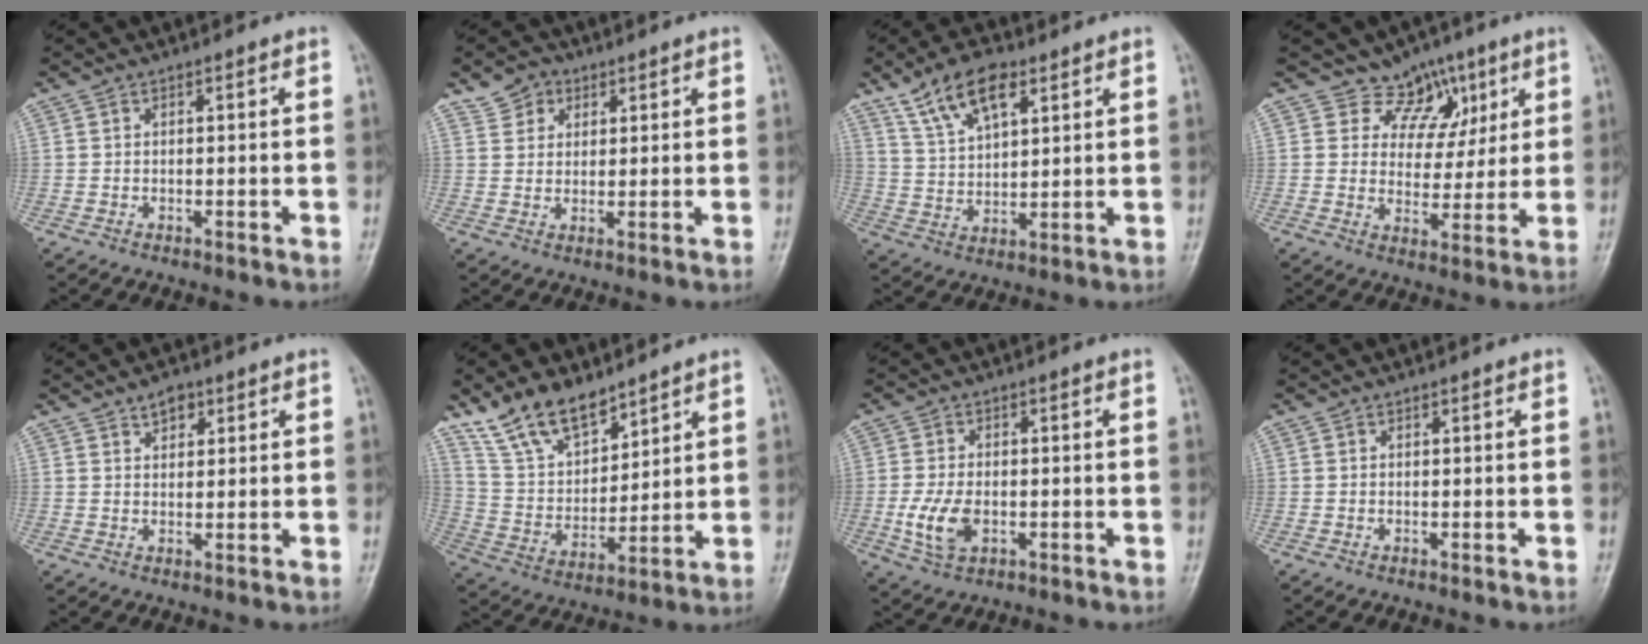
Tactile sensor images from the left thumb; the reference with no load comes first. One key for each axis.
{"total": 4.7, "fx": 2.6, "fy": 3.7, "fz": 1.2, "tx": -0.001, "ty": -0.009, "tz": 0.045}
{"total": 10.6, "fx": 6.3, "fy": 4.9, "fz": 7.0, "tx": -0.115, "ty": -0.018, "tz": 0.123}
{"total": 8.0, "fx": 5.1, "fy": 6.1, "fz": 1.2, "tx": 0.028, "ty": -0.027, "tz": 0.082}
{"total": 3.0, "fx": 1.9, "fy": 1.8, "fz": 1.5, "tx": -0.011, "ty": -0.010, "tz": 0.031}
{"total": 13.0, "fx": 9.8, "fy": 6.1, "fz": 5.9, "tx": -0.081, "ty": -0.051, "tz": 0.199}
{"total": 6.5, "fx": -1.5, "fy": 4.0, "fz": 4.9, "tx": -0.101, "ty": -0.001, "tz": -0.024}
{"total": 0.0}